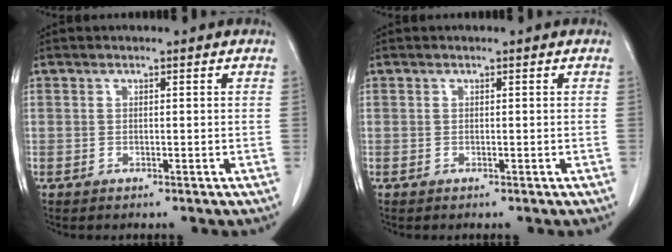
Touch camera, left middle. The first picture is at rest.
{"total": 0.0}